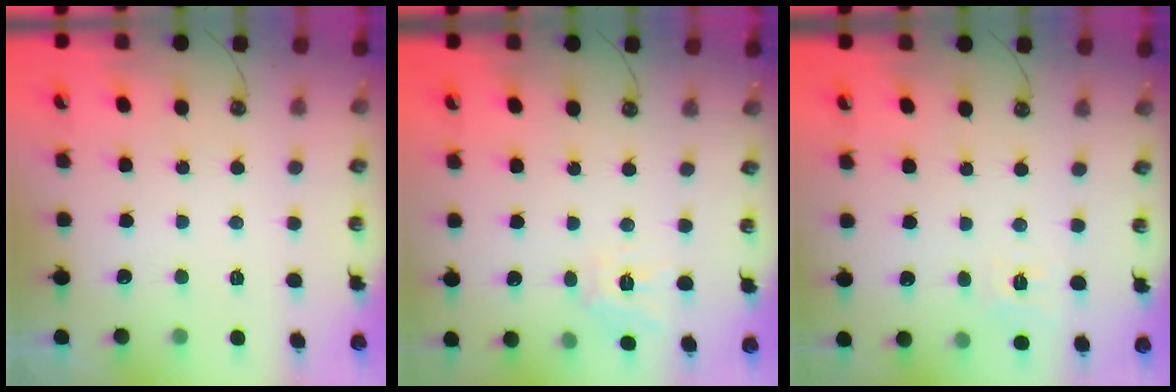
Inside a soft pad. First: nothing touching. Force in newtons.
{"total": 8.0, "press": 8.0, "slide": 0.6}
{"total": 6.5, "press": 6.5, "slide": 0.7}